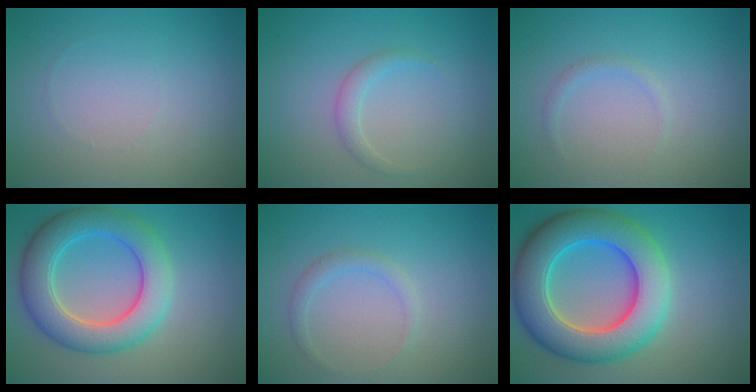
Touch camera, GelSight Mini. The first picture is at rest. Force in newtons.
{"total": 1.4, "press": 1.4, "slide": 0.1}
{"total": 0.7, "press": 0.7, "slide": 0.1}
{"total": 7.0, "press": 7.0, "slide": 0.3}
{"total": 1.3, "press": 1.3, "slide": 0.1}
{"total": 10.3, "press": 10.3, "slide": 0.6}